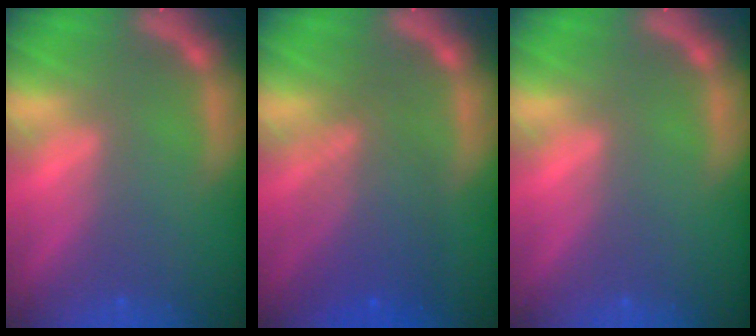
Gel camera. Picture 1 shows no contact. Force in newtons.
{"total": 6.0}
{"total": 0.0}